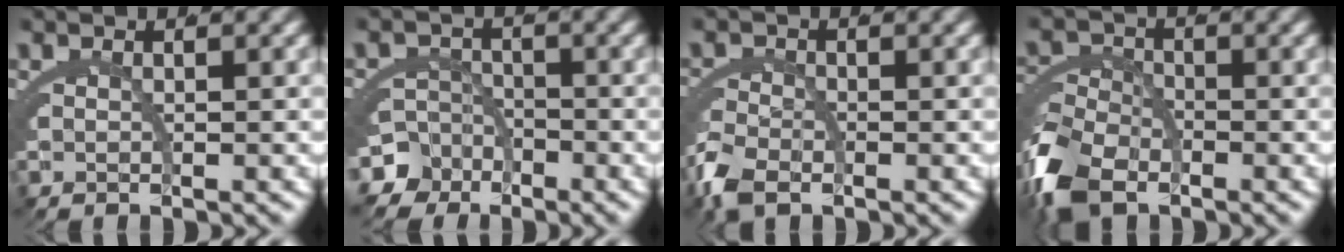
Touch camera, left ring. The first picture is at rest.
{"total": 5.9, "force": [-3.3, 4.5, 2.1], "torque": [-0.036, -0.027, -0.053]}
{"total": 2.6, "force": [-1.7, 1.1, 1.6], "torque": [-0.040, -0.013, -0.024]}
{"total": 5.2, "force": [-2.9, 3.1, 3.0], "torque": [-0.064, -0.019, -0.038]}